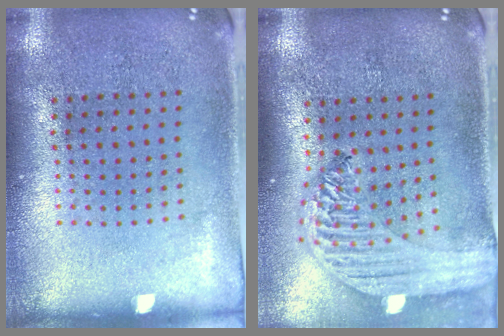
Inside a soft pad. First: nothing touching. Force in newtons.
{"total": 2.4, "press": 2.1, "slide": 1.2}